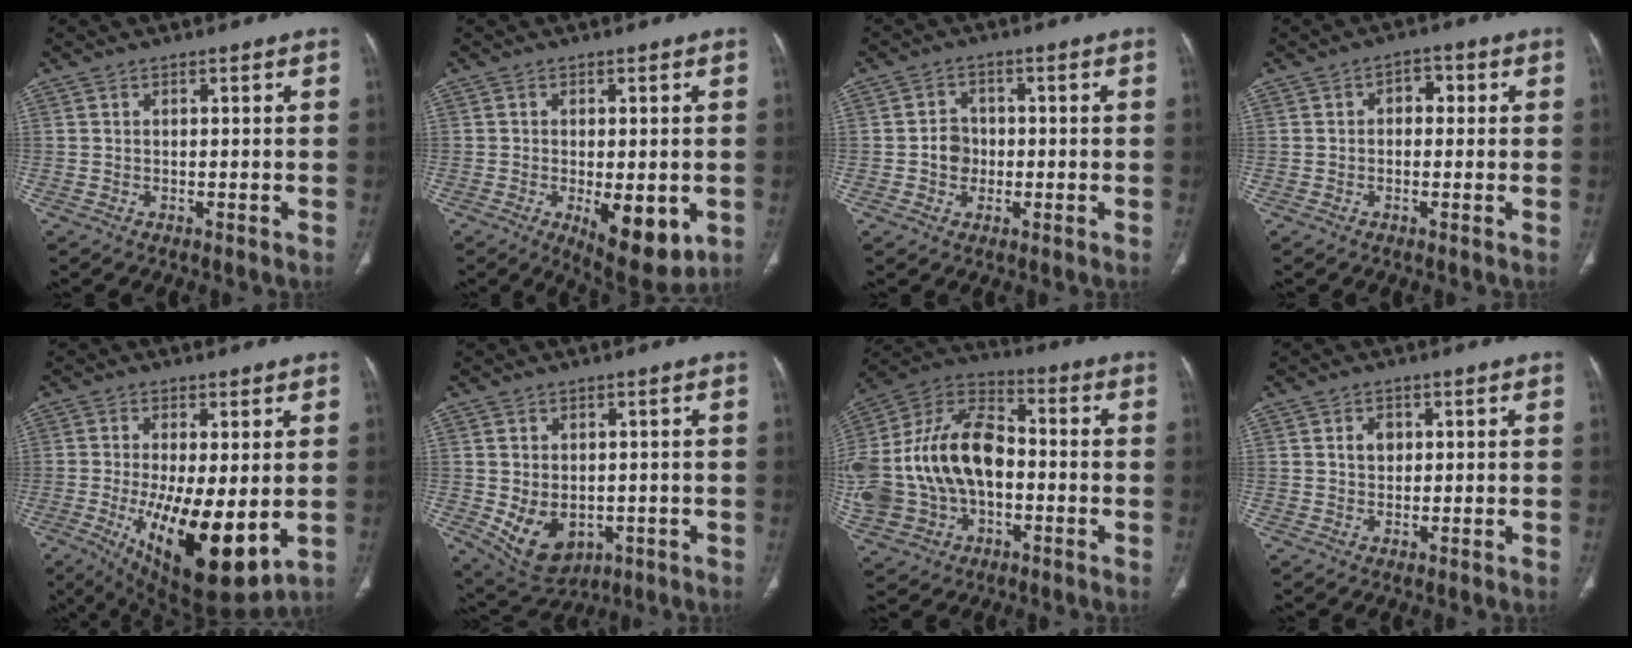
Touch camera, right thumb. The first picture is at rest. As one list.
[{"total": 11.3, "force": [-3.2, 4.9, 9.7], "torque": [-0.121, -0.016, -0.034]}, {"total": 4.2, "force": [-0.6, 3.7, 1.8], "torque": [-0.010, 0.009, -0.015]}, {"total": 3.5, "force": [0.4, 2.4, 2.4], "torque": [-0.012, 0.011, -0.002]}, {"total": 17.9, "force": [-3.3, 6.5, 16.3], "torque": [-0.266, -0.031, -0.029]}, {"total": 9.5, "force": [-1.8, 6.9, 6.4], "torque": [-0.090, -0.004, -0.005]}, {"total": 24.4, "force": [-1.8, 16.4, 18.0], "torque": [-0.373, 0.033, -0.027]}, {"total": 2.7, "force": [0.7, 2.1, 1.5], "torque": [-0.014, 0.000, 0.012]}]